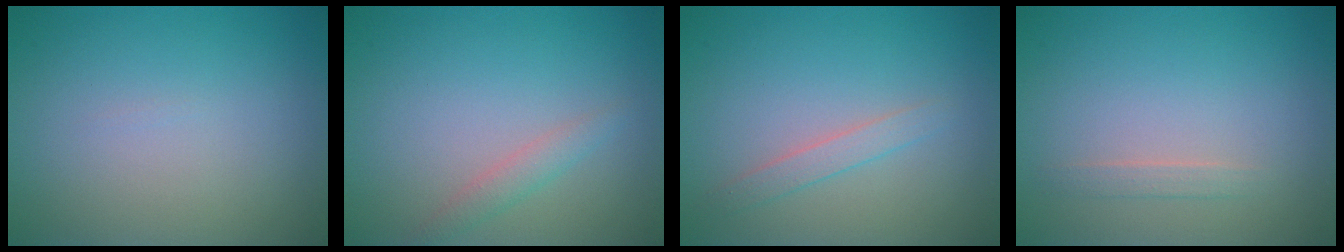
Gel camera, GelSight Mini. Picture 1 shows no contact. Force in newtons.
{"total": 1.4, "press": 1.4, "slide": 0.1}
{"total": 1.4, "press": 1.3, "slide": 0.1}
{"total": 0.9, "press": 0.9, "slide": 0.1}